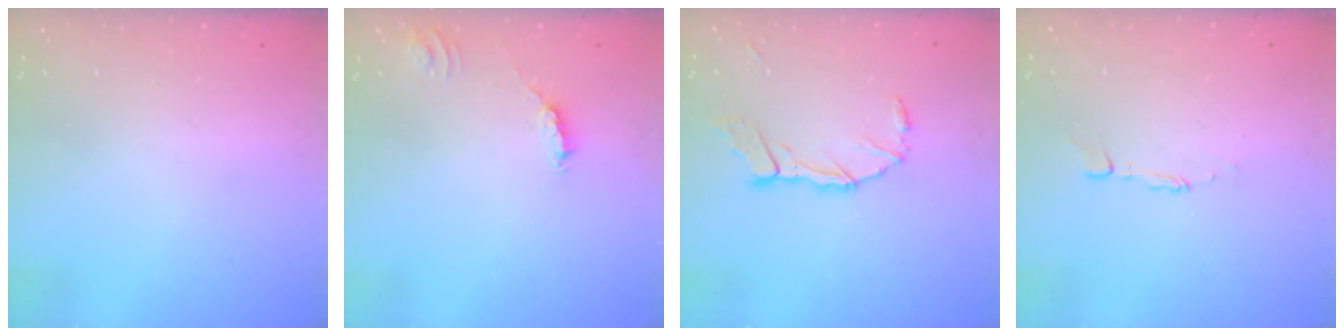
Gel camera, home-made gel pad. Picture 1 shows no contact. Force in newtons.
{"total": 2.7, "press": 2.7, "slide": 0.2}
{"total": 10.3, "press": 10.2, "slide": 1.4}
{"total": 2.9, "press": 2.9, "slide": 0.2}